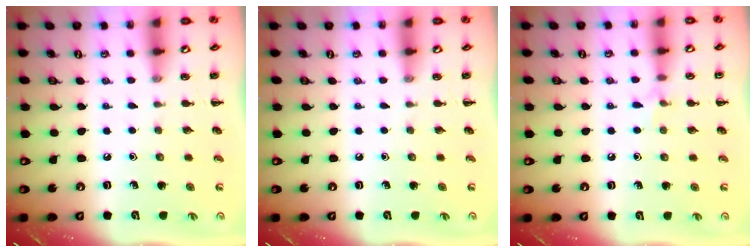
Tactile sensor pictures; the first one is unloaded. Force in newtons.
{"total": 0.0}
{"total": 4.0, "press": 3.7, "slide": 1.5}